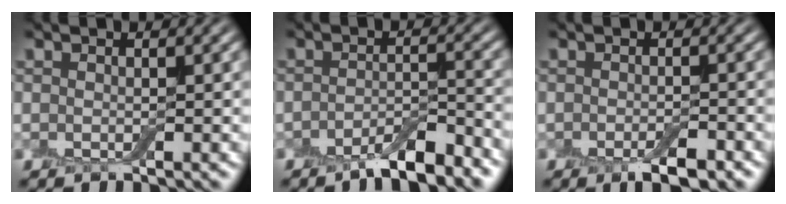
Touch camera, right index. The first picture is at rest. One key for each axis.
{"total": 4.4, "fx": -3.2, "fy": 1.1, "fz": 2.7, "tx": -0.042, "ty": 0.002, "tz": -0.054}
{"total": 3.5, "fx": -2.2, "fy": 1.2, "fz": 2.5, "tx": -0.039, "ty": -0.004, "tz": -0.032}